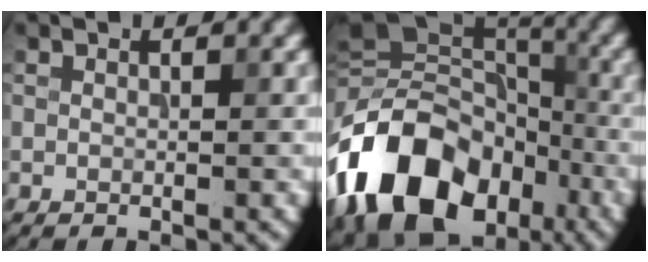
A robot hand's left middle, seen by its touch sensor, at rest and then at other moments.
{"total": 16.8, "force": [-7.4, 11.5, 9.7], "torque": [-0.198, -0.004, -0.142]}